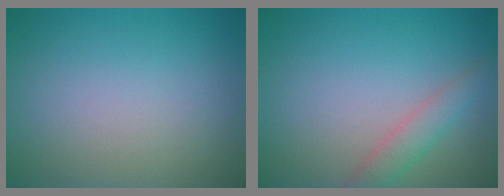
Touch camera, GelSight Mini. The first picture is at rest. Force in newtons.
{"total": 2.4, "press": 2.4, "slide": 0.1}